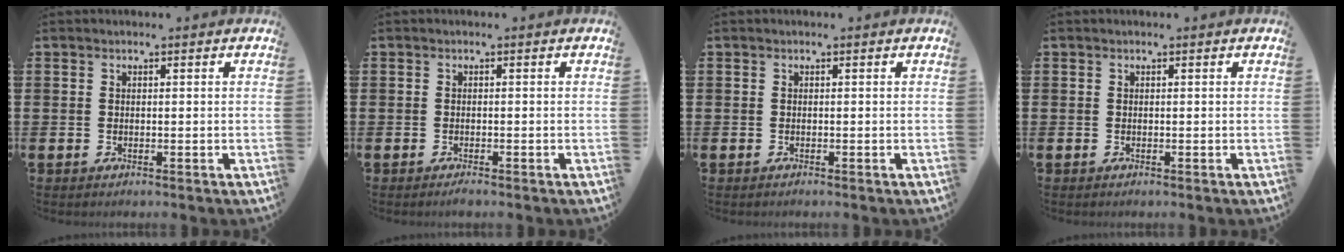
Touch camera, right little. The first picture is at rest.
{"total": 0.6, "force": [-0.5, 0.0, 0.4], "torque": [-0.008, -0.002, -0.010]}
{"total": 0.0}
{"total": 0.0}